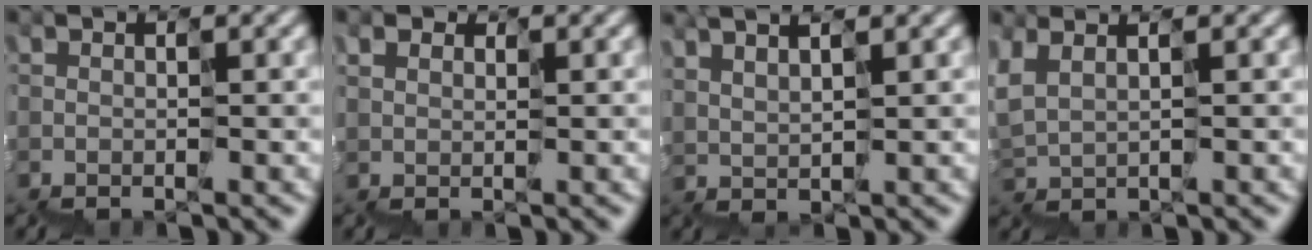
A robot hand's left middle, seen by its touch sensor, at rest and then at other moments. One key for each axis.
{"total": 0.9, "fx": 0.6, "fy": 0.7, "fz": 0.3, "tx": -0.011, "ty": 0.010, "tz": 0.012}
{"total": 2.3, "fx": 2.1, "fy": 0.2, "fz": 1.0, "tx": -0.014, "ty": 0.024, "tz": 0.038}
{"total": 1.9, "fx": 1.6, "fy": 0.6, "fz": 0.8, "tx": -0.029, "ty": 0.019, "tz": 0.036}